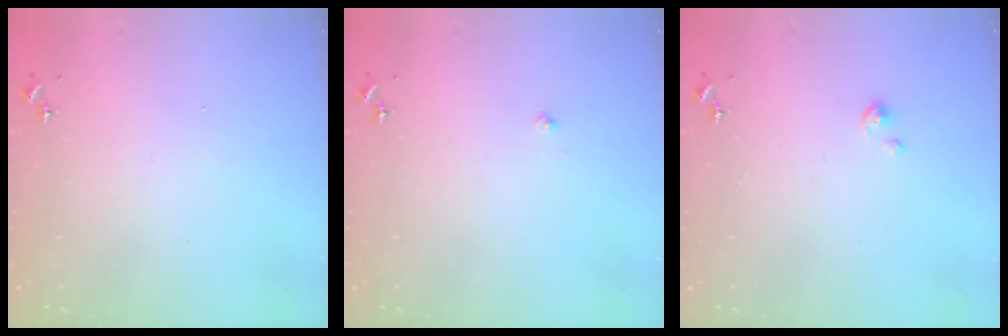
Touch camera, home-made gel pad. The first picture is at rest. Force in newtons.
{"total": 2.0, "press": 2.0, "slide": 0.2}
{"total": 1.4, "press": 1.4, "slide": 0.1}